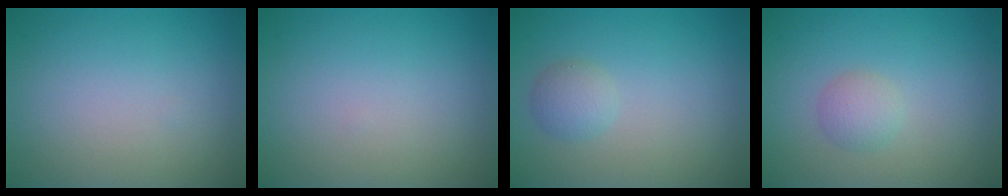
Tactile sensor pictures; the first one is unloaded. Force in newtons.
{"total": 0.0}
{"total": 1.7, "press": 1.7, "slide": 0.0}
{"total": 1.7, "press": 1.7, "slide": 0.2}